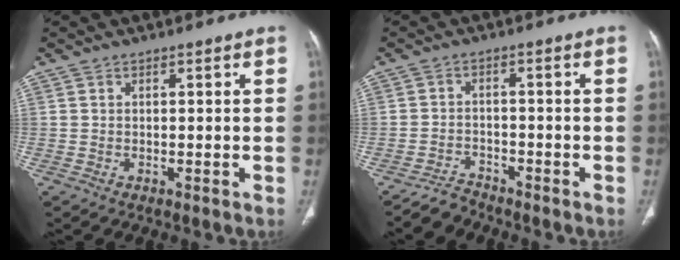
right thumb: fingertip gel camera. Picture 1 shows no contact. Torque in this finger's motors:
{"motor_torque": [2.09, -0.24, 0.00, -0.82, -0.03]}